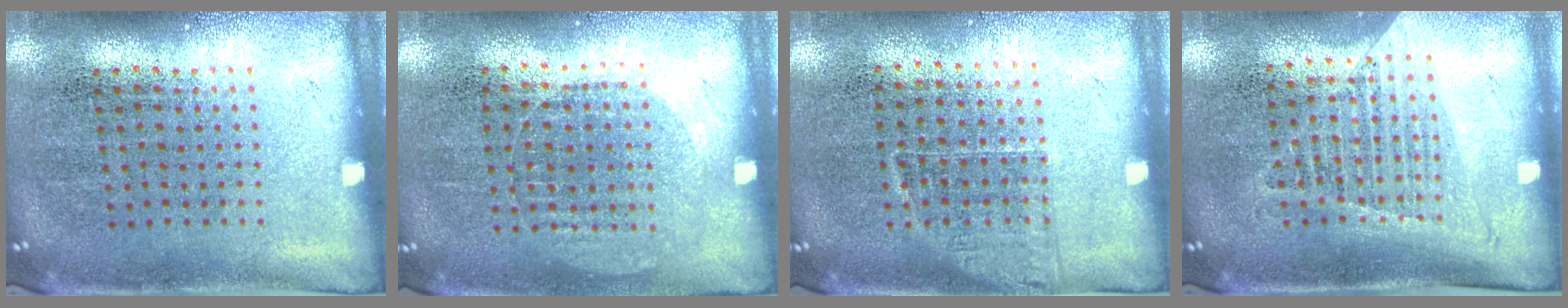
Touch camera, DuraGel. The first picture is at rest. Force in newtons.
{"total": 0.6, "press": 0.5, "slide": 0.3}
{"total": 1.2, "press": 0.9, "slide": 0.7}
{"total": 1.3, "press": 1.2, "slide": 0.6}